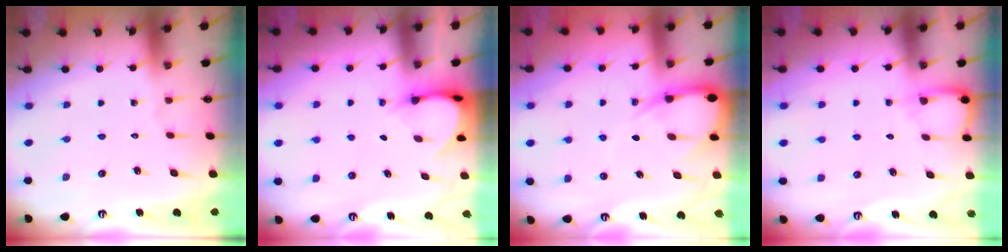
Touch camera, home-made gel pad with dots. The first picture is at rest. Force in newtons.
{"total": 3.9, "press": 3.9, "slide": 0.3}
{"total": 8.4, "press": 8.3, "slide": 1.0}
{"total": 5.0, "press": 5.0, "slide": 0.7}